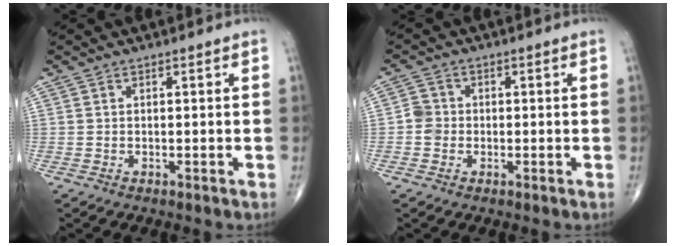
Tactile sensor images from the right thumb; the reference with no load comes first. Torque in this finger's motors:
{"motor_torque": [0.02, 0.20, 0.35, 0.00, 0.01]}